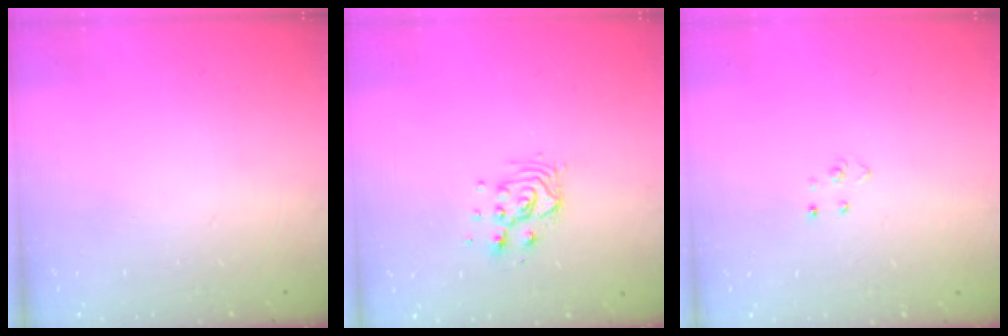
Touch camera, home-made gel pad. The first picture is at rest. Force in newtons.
{"total": 5.9, "press": 5.9, "slide": 0.4}
{"total": 2.8, "press": 2.8, "slide": 0.3}